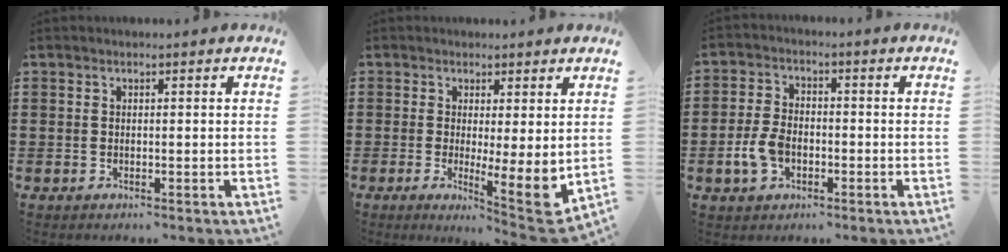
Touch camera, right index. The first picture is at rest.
{"total": 5.7, "force": [0.7, 0.9, 5.6], "torque": [-0.079, -0.031, 0.016]}
{"total": 5.6, "force": [-1.7, 3.5, 4.0], "torque": [-0.099, 0.000, -0.035]}